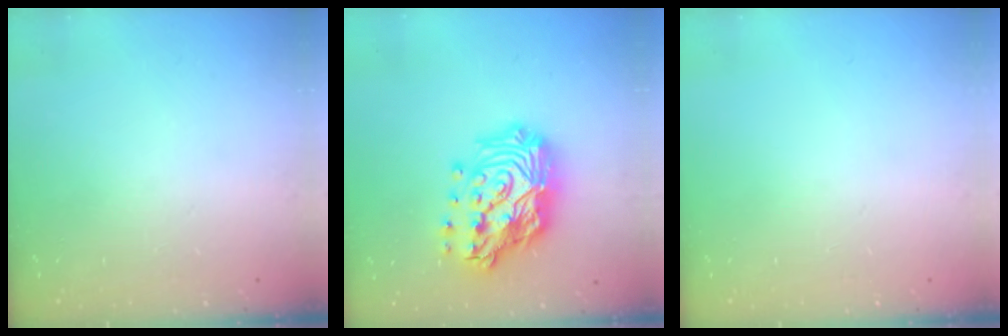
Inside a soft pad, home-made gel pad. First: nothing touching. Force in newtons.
{"total": 23.4, "press": 23.3, "slide": 2.1}
{"total": 0.0}